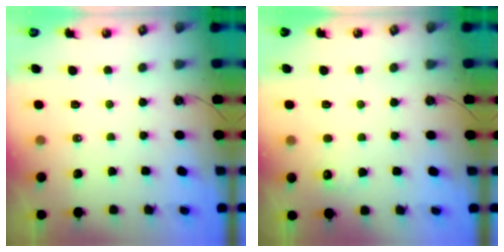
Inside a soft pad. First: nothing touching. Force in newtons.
{"total": 6.0, "press": 6.0, "slide": 0.6}